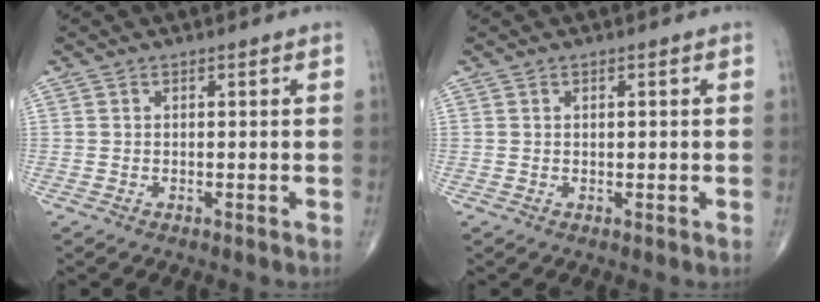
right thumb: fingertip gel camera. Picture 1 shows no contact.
{"total": 0.6, "force": [0.2, 0.3, 0.5], "torque": [-0.008, -0.001, 0.003]}